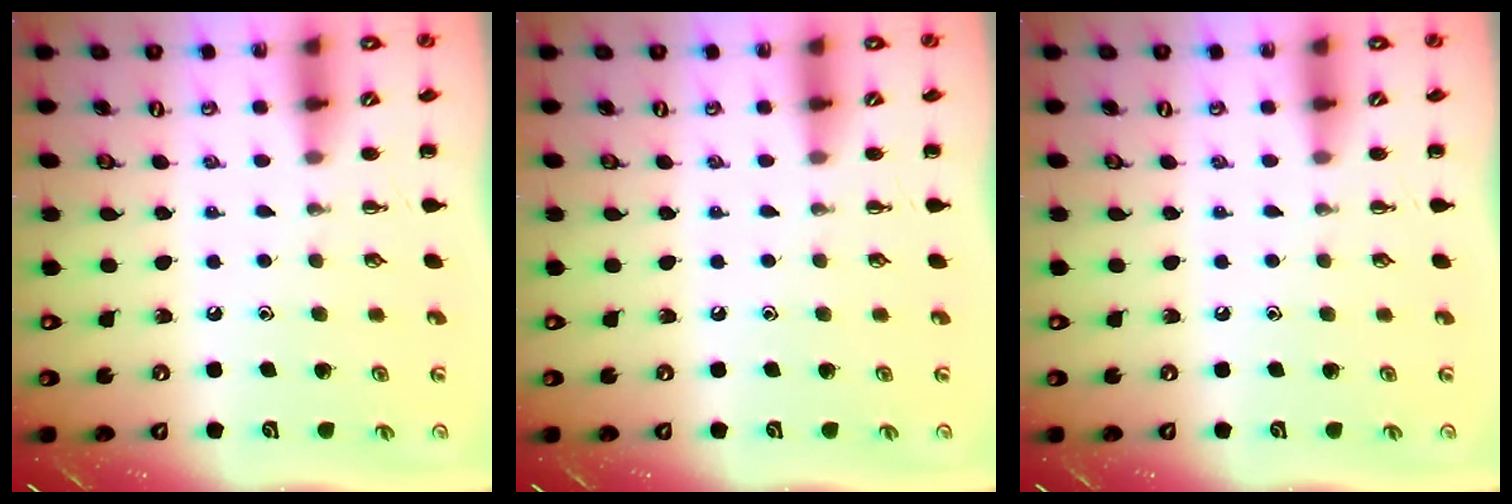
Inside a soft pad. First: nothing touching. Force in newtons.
{"total": 0.0}
{"total": 0.0}